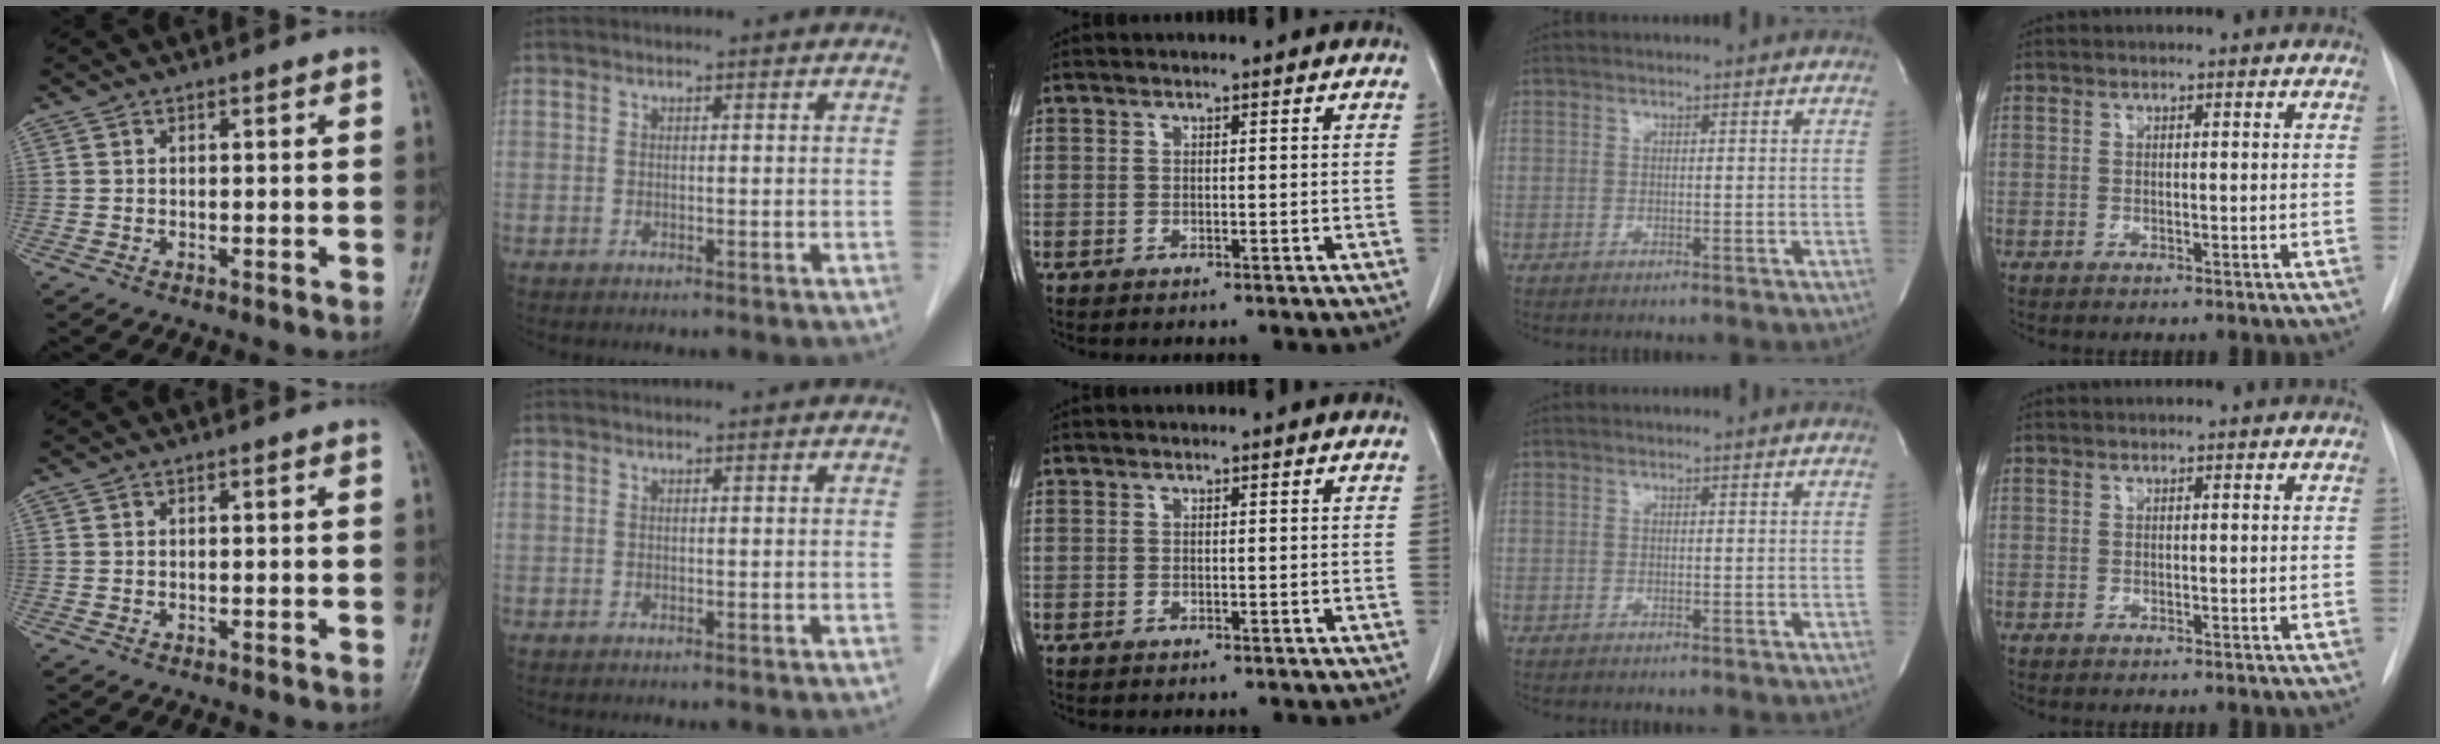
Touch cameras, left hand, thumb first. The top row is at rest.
{}